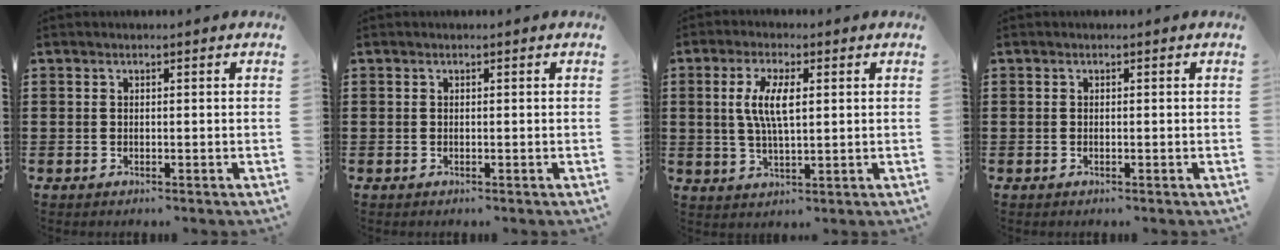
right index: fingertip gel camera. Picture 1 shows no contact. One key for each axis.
{"total": 0.0}
{"total": 6.2, "fx": 1.1, "fy": 2.1, "fz": 5.8, "tx": -0.122, "ty": 0.005, "tz": 0.015}
{"total": 0.0}